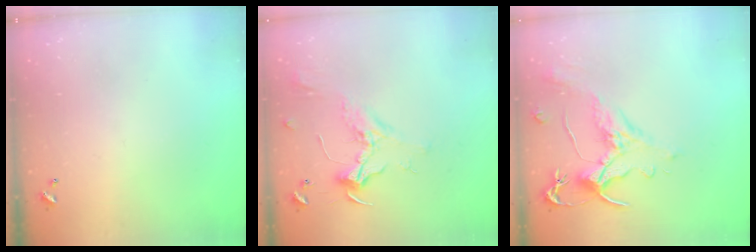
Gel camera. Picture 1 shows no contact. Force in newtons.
{"total": 2.3, "press": 2.2, "slide": 0.8}
{"total": 1.5, "press": 1.0, "slide": 1.1}